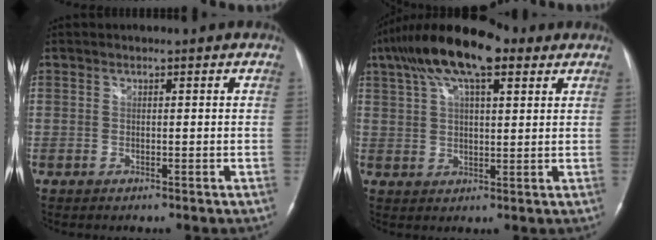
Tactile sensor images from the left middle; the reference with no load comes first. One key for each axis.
{"total": 14.1, "fx": 8.6, "fy": 4.3, "fz": 10.2, "tx": -0.207, "ty": 0.042, "tz": 0.155}